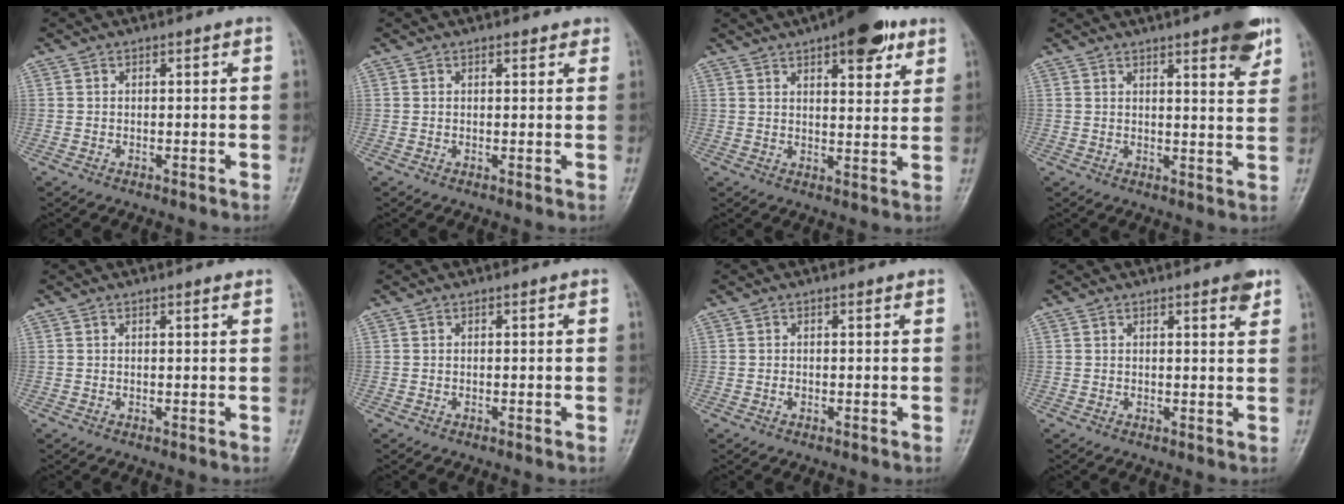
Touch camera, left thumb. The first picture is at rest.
{"total": 1.5, "force": [1.1, 0.8, 0.7], "torque": [0.000, -0.004, 0.010]}
{"total": 12.3, "force": [7.2, 4.7, 8.8], "torque": [-0.089, -0.026, 0.098]}
{"total": 8.0, "force": [5.0, 1.6, 6.0], "torque": [-0.064, -0.024, 0.061]}
{"total": 0.9, "force": [0.7, 0.1, 0.6], "torque": [-0.007, -0.001, 0.009]}
{"total": 0.0}
{"total": 0.6, "force": [0.0, 0.4, 0.4], "torque": [-0.005, 0.000, 0.000]}
{"total": 3.0, "force": [1.9, 0.6, 2.2], "torque": [-0.022, -0.009, 0.022]}